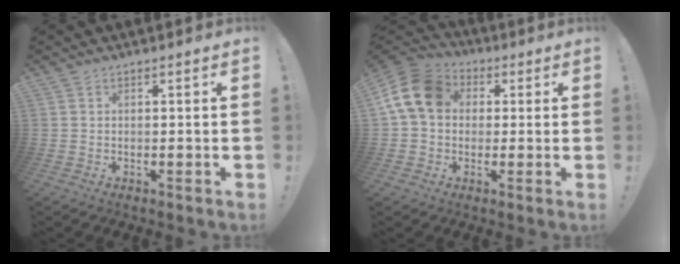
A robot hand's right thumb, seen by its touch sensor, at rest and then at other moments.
{"total": 14.6, "force": [2.9, 11.1, 9.1], "torque": [-0.156, 0.013, 0.064]}